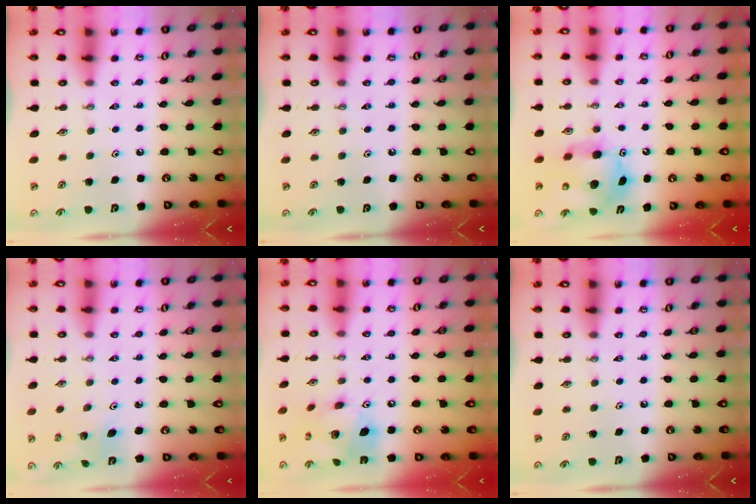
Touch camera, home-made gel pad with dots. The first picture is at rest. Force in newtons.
{"total": 0.0}
{"total": 11.6, "press": 11.5, "slide": 1.1}
{"total": 2.7, "press": 2.7, "slide": 0.1}
{"total": 15.8, "press": 15.8, "slide": 1.5}
{"total": 0.0}